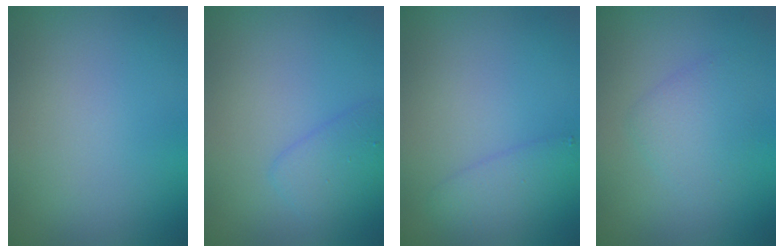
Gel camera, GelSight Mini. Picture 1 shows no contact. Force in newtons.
{"total": 2.4, "press": 2.4, "slide": 0.2}
{"total": 2.3, "press": 2.3, "slide": 0.1}
{"total": 2.4, "press": 2.4, "slide": 0.1}